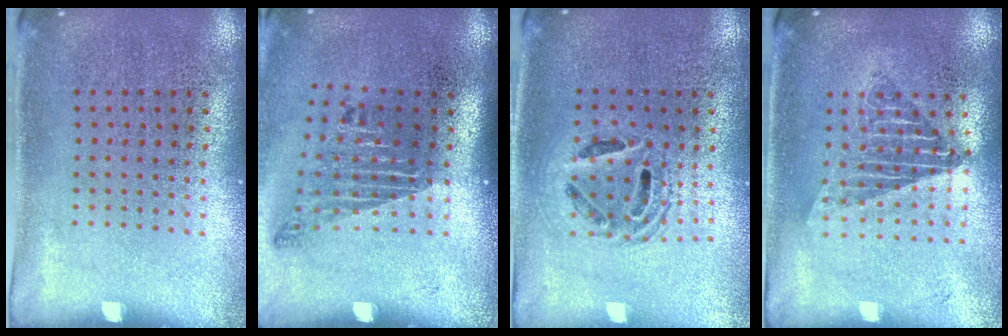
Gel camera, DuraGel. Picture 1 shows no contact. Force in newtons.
{"total": 1.8, "press": 1.2, "slide": 1.4}
{"total": 1.5, "press": 1.3, "slide": 0.8}
{"total": 1.5, "press": 1.3, "slide": 0.8}